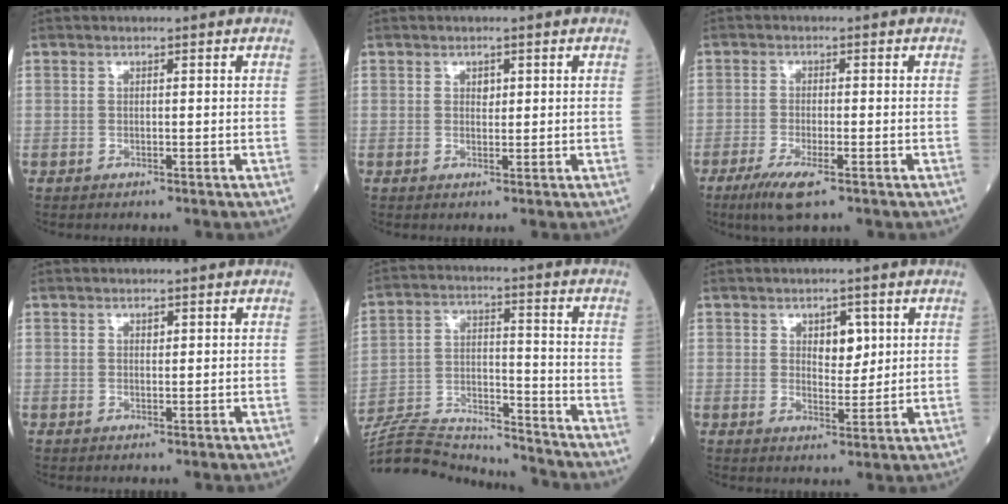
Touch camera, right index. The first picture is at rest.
{"total": 1.1, "force": [0.4, 0.8, 0.6], "torque": [-0.006, -0.002, 0.006]}
{"total": 5.4, "force": [-3.2, 0.8, 4.3], "torque": [-0.088, -0.015, -0.057]}
{"total": 0.8, "force": [0.4, 0.4, 0.5], "torque": [-0.008, -0.003, 0.007]}
{"total": 17.9, "force": [-17.6, 1.7, 3.1], "torque": [-0.072, 0.019, -0.282]}
{"total": 4.3, "force": [1.6, 2.3, 3.3], "torque": [-0.044, 0.000, 0.026]}